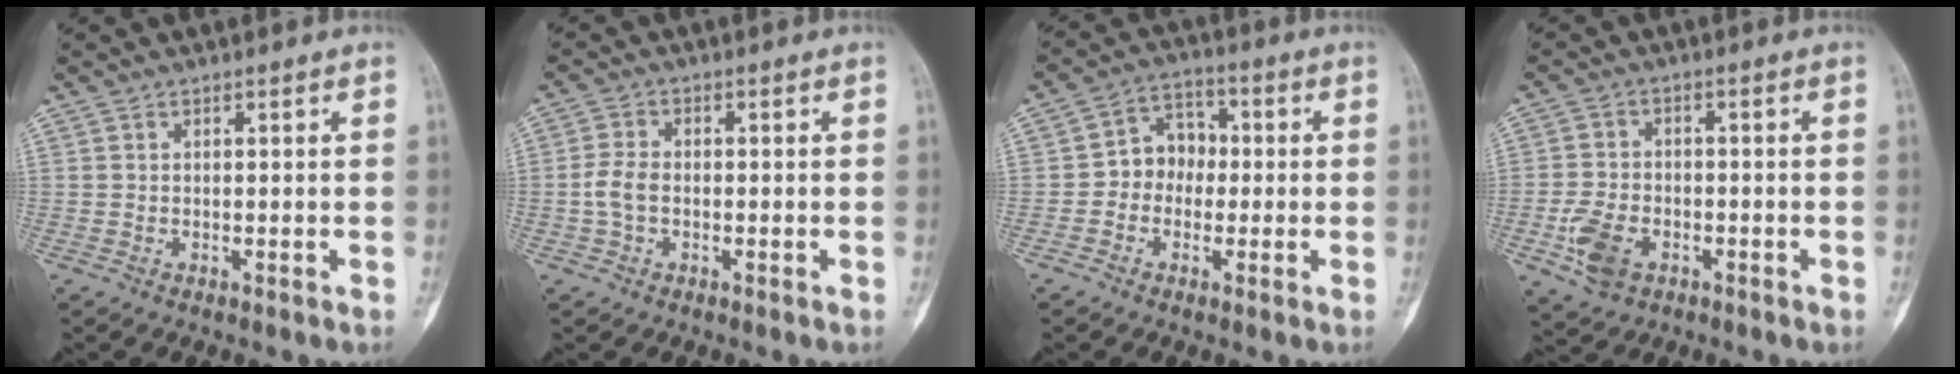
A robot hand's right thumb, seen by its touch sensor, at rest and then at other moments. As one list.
[{"total": 3.8, "force": [-0.7, 2.5, 2.7], "torque": [-0.059, 0.012, -0.018]}, {"total": 7.1, "force": [-0.8, 5.9, 3.8], "torque": [-0.026, 0.028, -0.030]}, {"total": 7.3, "force": [-3.0, 4.8, 4.6], "torque": [-0.087, 0.010, -0.052]}]